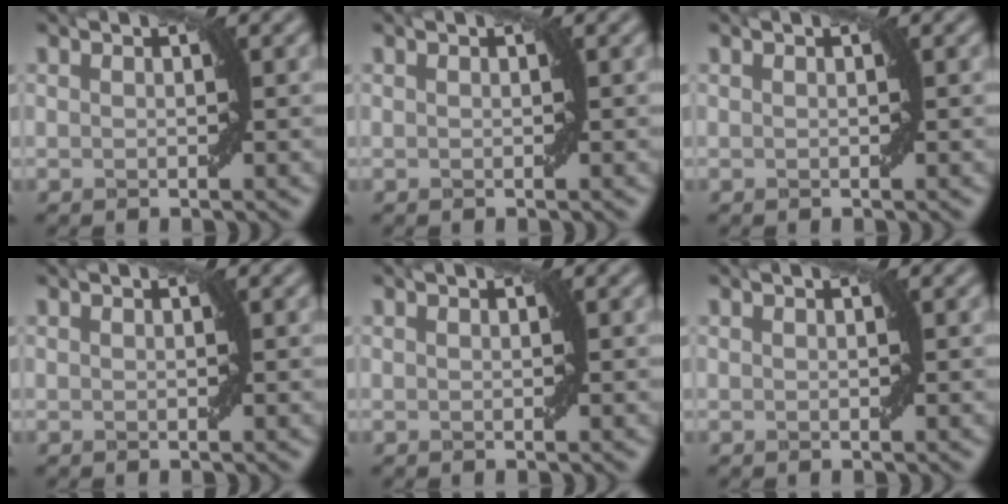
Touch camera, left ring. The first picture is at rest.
{"total": 0.0}
{"total": 0.0}
{"total": 0.0}
{"total": 0.0}
{"total": 0.0}